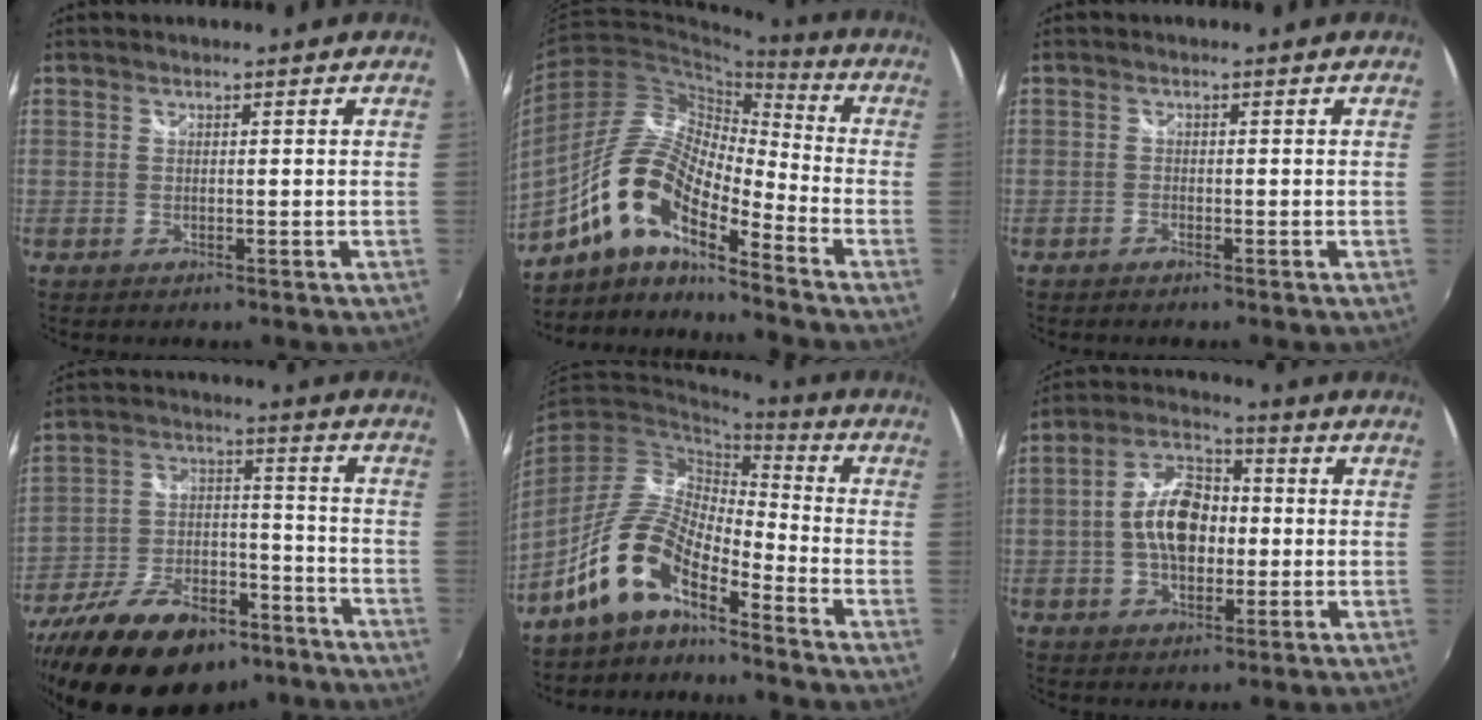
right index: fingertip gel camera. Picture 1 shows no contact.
{"total": 14.6, "force": [-8.3, 4.6, 11.1], "torque": [-0.208, 0.012, -0.172]}
{"total": 0.9, "force": [-0.8, 0.4, 0.3], "torque": [-0.008, 0.000, -0.016]}
{"total": 25.0, "force": [-16.8, 12.9, 13.2], "torque": [-0.267, 0.005, -0.253]}
{"total": 10.4, "force": [-7.7, 3.3, 6.3], "torque": [-0.135, 0.023, -0.154]}
{"total": 11.2, "force": [-0.9, 6.9, 8.8], "torque": [-0.170, 0.022, -0.018]}